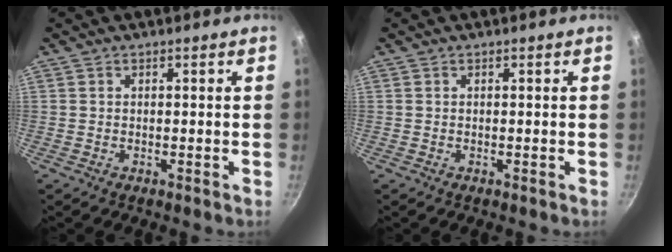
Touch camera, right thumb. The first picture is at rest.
{"total": 0.0}